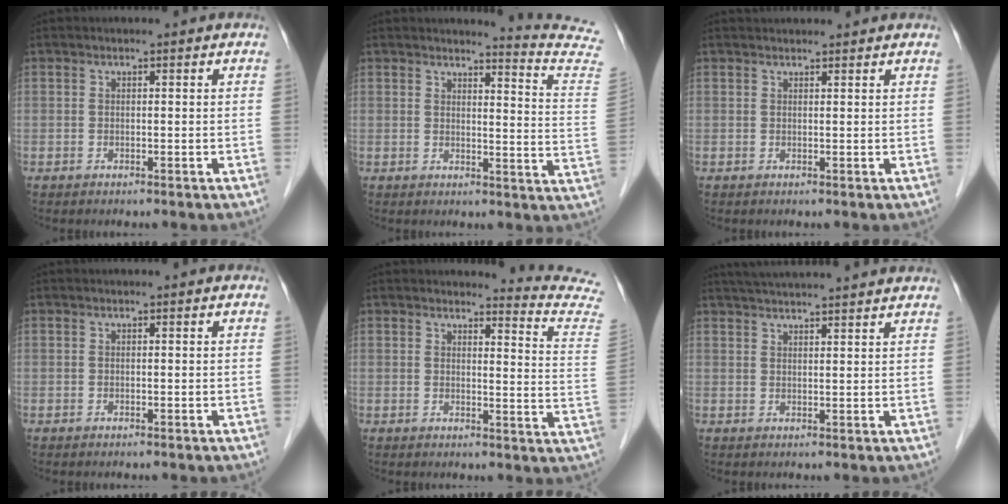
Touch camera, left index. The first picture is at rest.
{"total": 10.3, "force": [10.1, -2.0, 1.0], "torque": [-0.024, -0.104, 0.097]}
{"total": 4.0, "force": [3.9, 0.5, 0.8], "torque": [-0.011, 0.033, 0.050]}
{"total": 0.0}
{"total": 9.7, "force": [9.6, -1.4, 0.1], "torque": [-0.010, -0.106, 0.088]}
{"total": 13.1, "force": [12.0, 0.1, 5.2], "torque": [-0.090, 0.034, 0.162]}